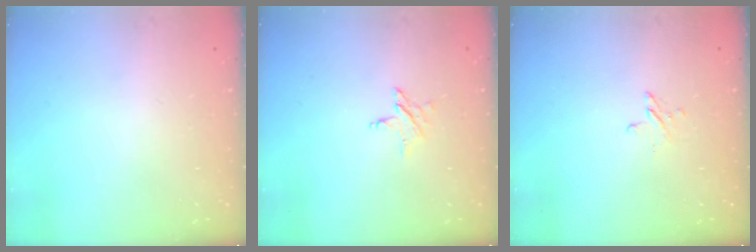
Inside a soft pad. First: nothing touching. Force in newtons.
{"total": 3.5, "press": 3.5, "slide": 0.3}
{"total": 2.7, "press": 2.7, "slide": 0.2}